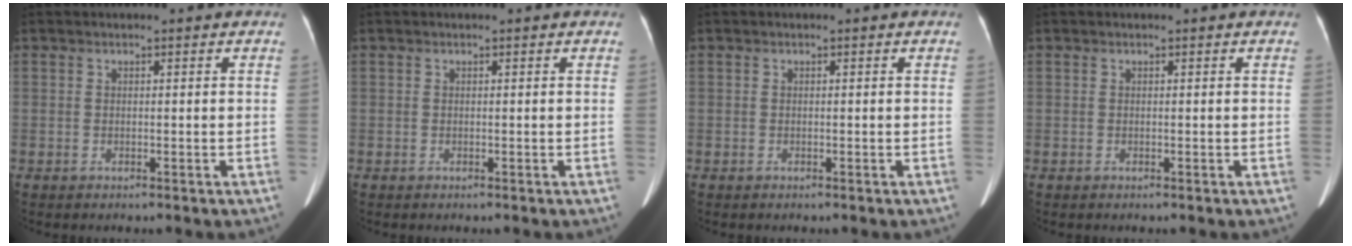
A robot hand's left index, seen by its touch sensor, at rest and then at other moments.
{"total": 0.0}
{"total": 0.0}
{"total": 0.0}